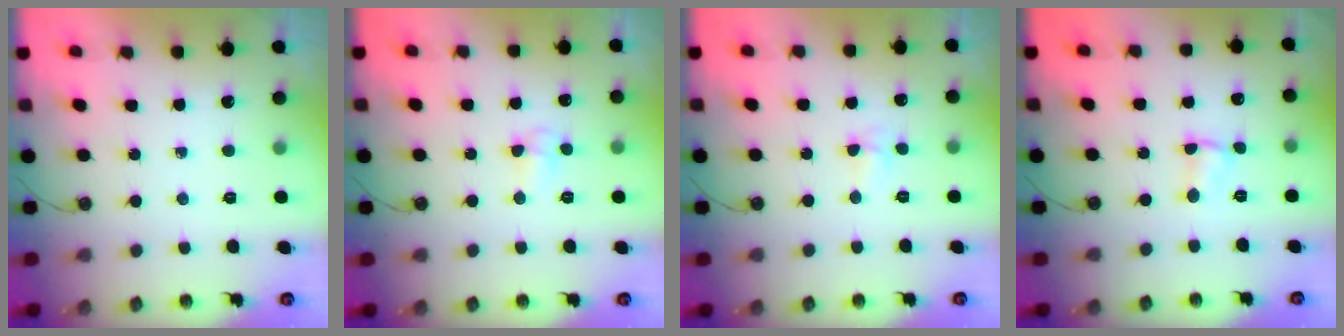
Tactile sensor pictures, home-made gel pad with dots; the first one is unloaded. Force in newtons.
{"total": 4.9, "press": 4.8, "slide": 0.5}
{"total": 5.6, "press": 4.5, "slide": 3.3}
{"total": 1.7, "press": 1.7, "slide": 0.3}